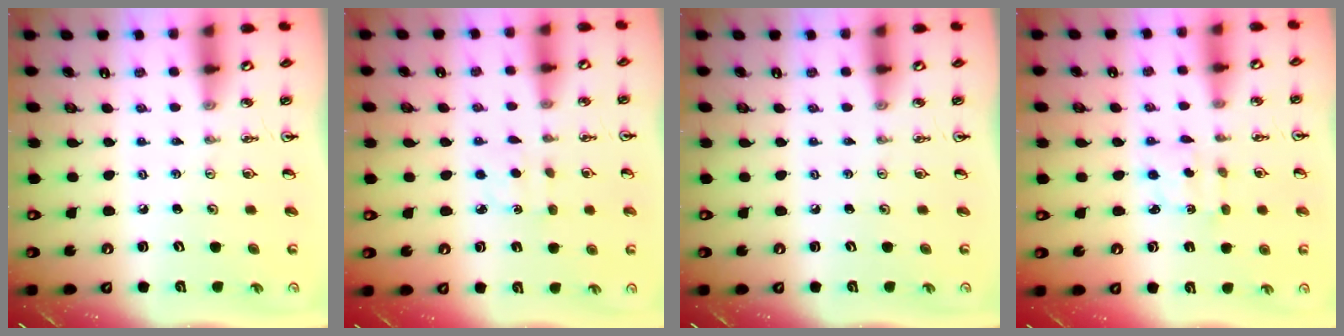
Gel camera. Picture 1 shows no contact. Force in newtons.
{"total": 2.9, "press": 2.9, "slide": 0.5}
{"total": 0.0}
{"total": 2.9, "press": 2.8, "slide": 0.6}